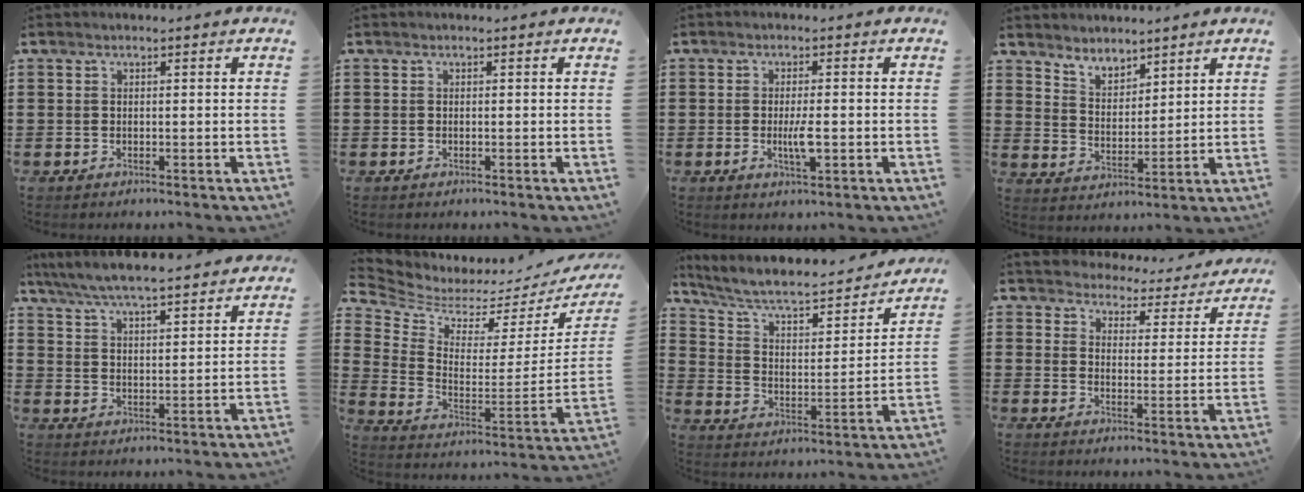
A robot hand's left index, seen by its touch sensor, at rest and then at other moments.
{"total": 0.0}
{"total": 3.6, "force": [-0.5, 0.7, 3.5], "torque": [-0.068, -0.003, -0.012]}
{"total": 4.3, "force": [4.1, 1.4, 0.2], "torque": [-0.022, -0.010, 0.076]}
{"total": 6.1, "force": [5.8, 0.2, 1.9], "torque": [-0.061, -0.029, 0.101]}
{"total": 3.4, "force": [3.3, 0.7, 0.4], "torque": [-0.036, -0.051, 0.050]}
{"total": 5.9, "force": [4.9, 1.5, 2.9], "torque": [-0.080, -0.039, 0.076]}
{"total": 3.7, "force": [3.6, 0.6, -0.3], "torque": [-0.019, -0.027, 0.057]}